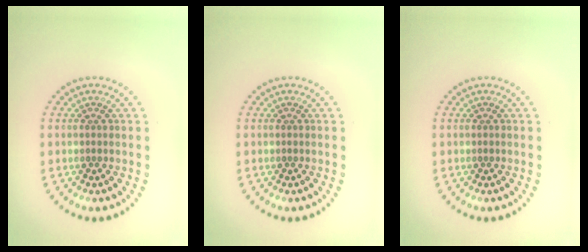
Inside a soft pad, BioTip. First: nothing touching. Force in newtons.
{"total": 0.0}
{"total": 0.0}